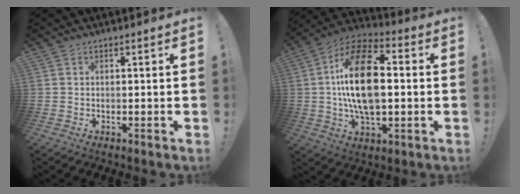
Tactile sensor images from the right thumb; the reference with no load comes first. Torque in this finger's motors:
{"motor_torque": [1.90, 3.10, 2.28, 0.03, 0.70]}